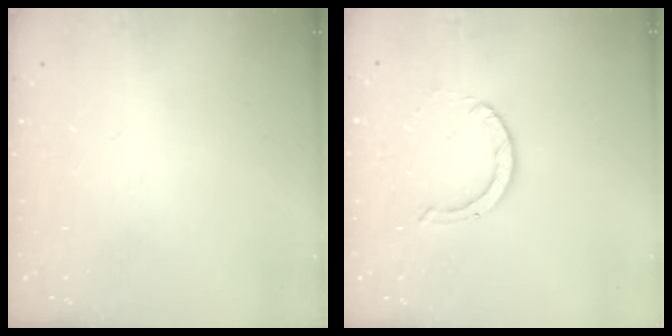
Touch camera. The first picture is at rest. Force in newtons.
{"total": 2.0, "press": 2.0, "slide": 0.2}